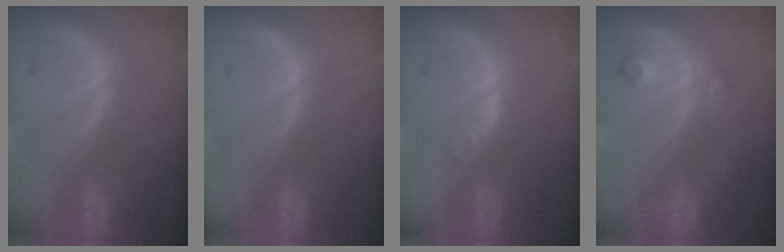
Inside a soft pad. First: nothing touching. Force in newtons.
{"total": 0.0}
{"total": 1.2, "press": 1.2, "slide": 0.1}
{"total": 3.2, "press": 3.2, "slide": 0.4}